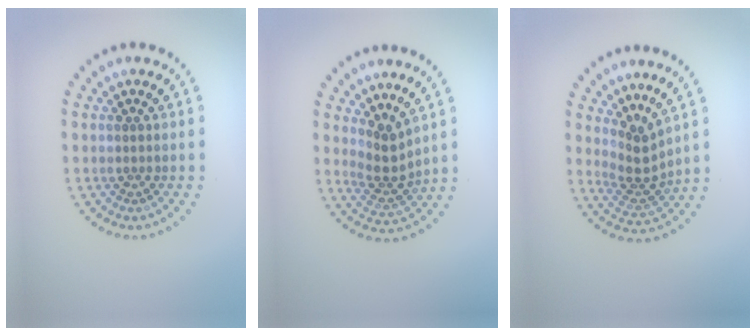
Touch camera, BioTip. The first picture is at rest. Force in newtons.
{"total": 2.9, "press": 2.1, "slide": 2.0}
{"total": 3.0, "press": 2.0, "slide": 2.2}